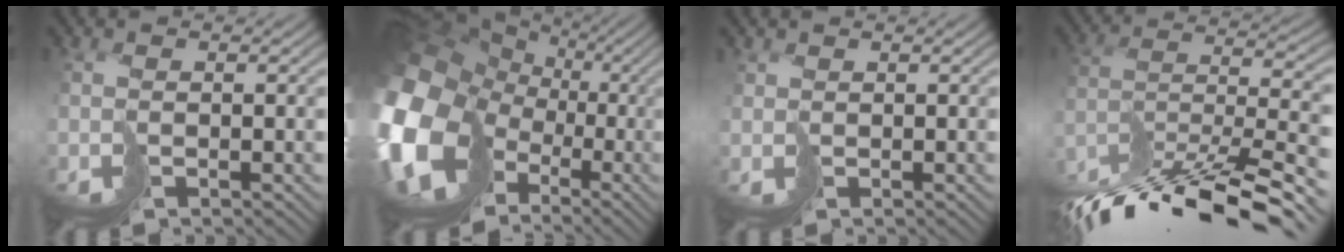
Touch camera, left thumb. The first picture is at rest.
{"total": 21.1, "force": [-4.2, 17.2, 11.5], "torque": [-0.317, -0.046, -0.070]}
{"total": 0.7, "force": [0.4, 0.6, -0.1], "torque": [0.002, 0.001, 0.015]}
{"total": 14.9, "force": [-11.5, 4.4, 8.3], "torque": [-0.182, -0.018, -0.184]}